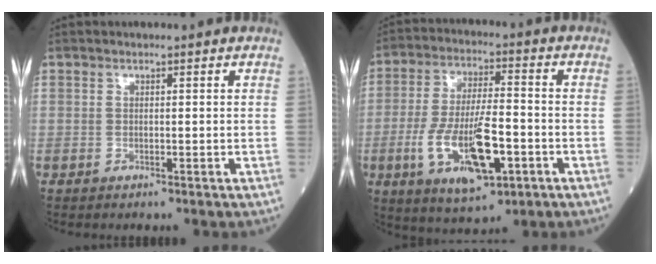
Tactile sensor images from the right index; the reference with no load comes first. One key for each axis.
{"total": 13.6, "fx": -4.3, "fy": 3.9, "fz": 12.3, "tx": -0.240, "ty": -0.009, "tz": -0.068}